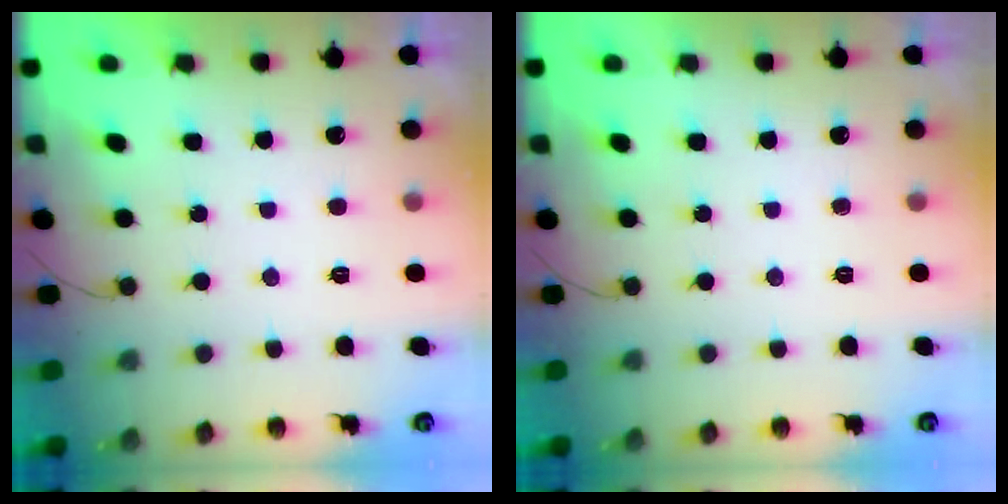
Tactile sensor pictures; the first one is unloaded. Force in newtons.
{"total": 0.0}